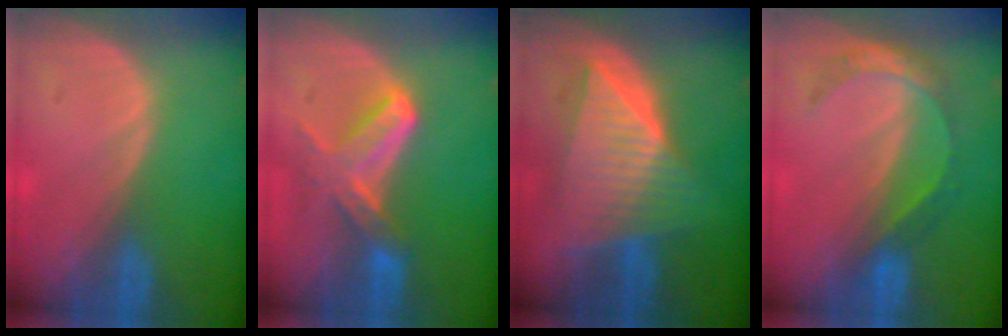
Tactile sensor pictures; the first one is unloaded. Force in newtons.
{"total": 6.1, "press": 6.1, "slide": 0.1}
{"total": 9.7, "press": 9.7, "slide": 0.7}
{"total": 5.5, "press": 4.8, "slide": 2.8}